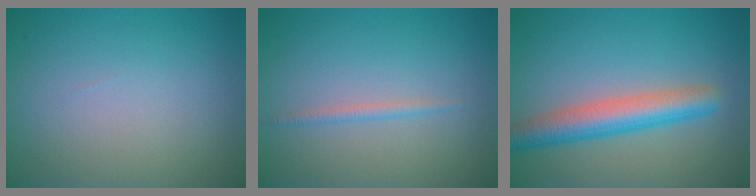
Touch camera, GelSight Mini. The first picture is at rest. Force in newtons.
{"total": 0.9, "press": 0.9, "slide": 0.0}
{"total": 5.1, "press": 5.1, "slide": 0.1}